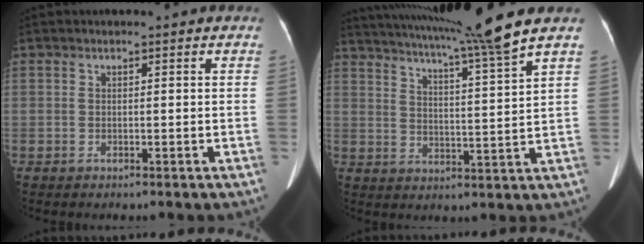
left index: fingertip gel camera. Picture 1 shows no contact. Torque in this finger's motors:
{"motor_torque": [0.25, -1.04, 0.18, 0.11]}